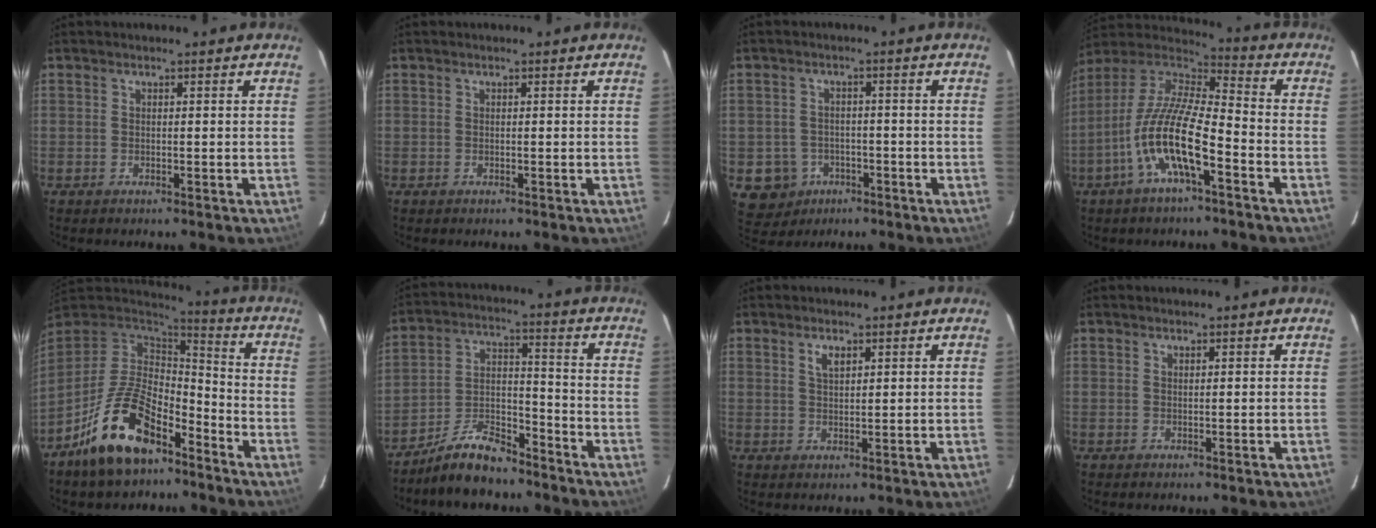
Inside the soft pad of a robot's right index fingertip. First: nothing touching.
{"total": 0.0}
{"total": 7.0, "force": [-2.9, 6.2, 1.2], "torque": [-0.047, 0.016, -0.034]}
{"total": 15.3, "force": [-6.4, 3.8, 13.4], "torque": [-0.260, -0.010, -0.127]}
{"total": 17.4, "force": [-10.7, 8.3, 11.0], "torque": [-0.222, 0.004, -0.187]}
{"total": 10.5, "force": [-8.6, 3.8, 4.8], "torque": [-0.106, 0.025, -0.156]}
{"total": 2.5, "force": [1.3, 1.1, 1.8], "torque": [-0.031, 0.002, 0.024]}
{"total": 0.0}